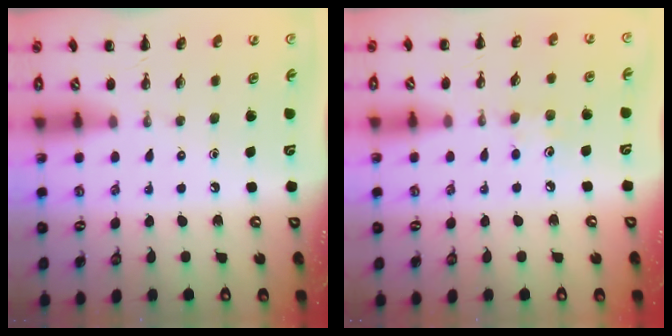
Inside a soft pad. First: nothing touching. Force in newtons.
{"total": 6.6, "press": 6.4, "slide": 1.8}